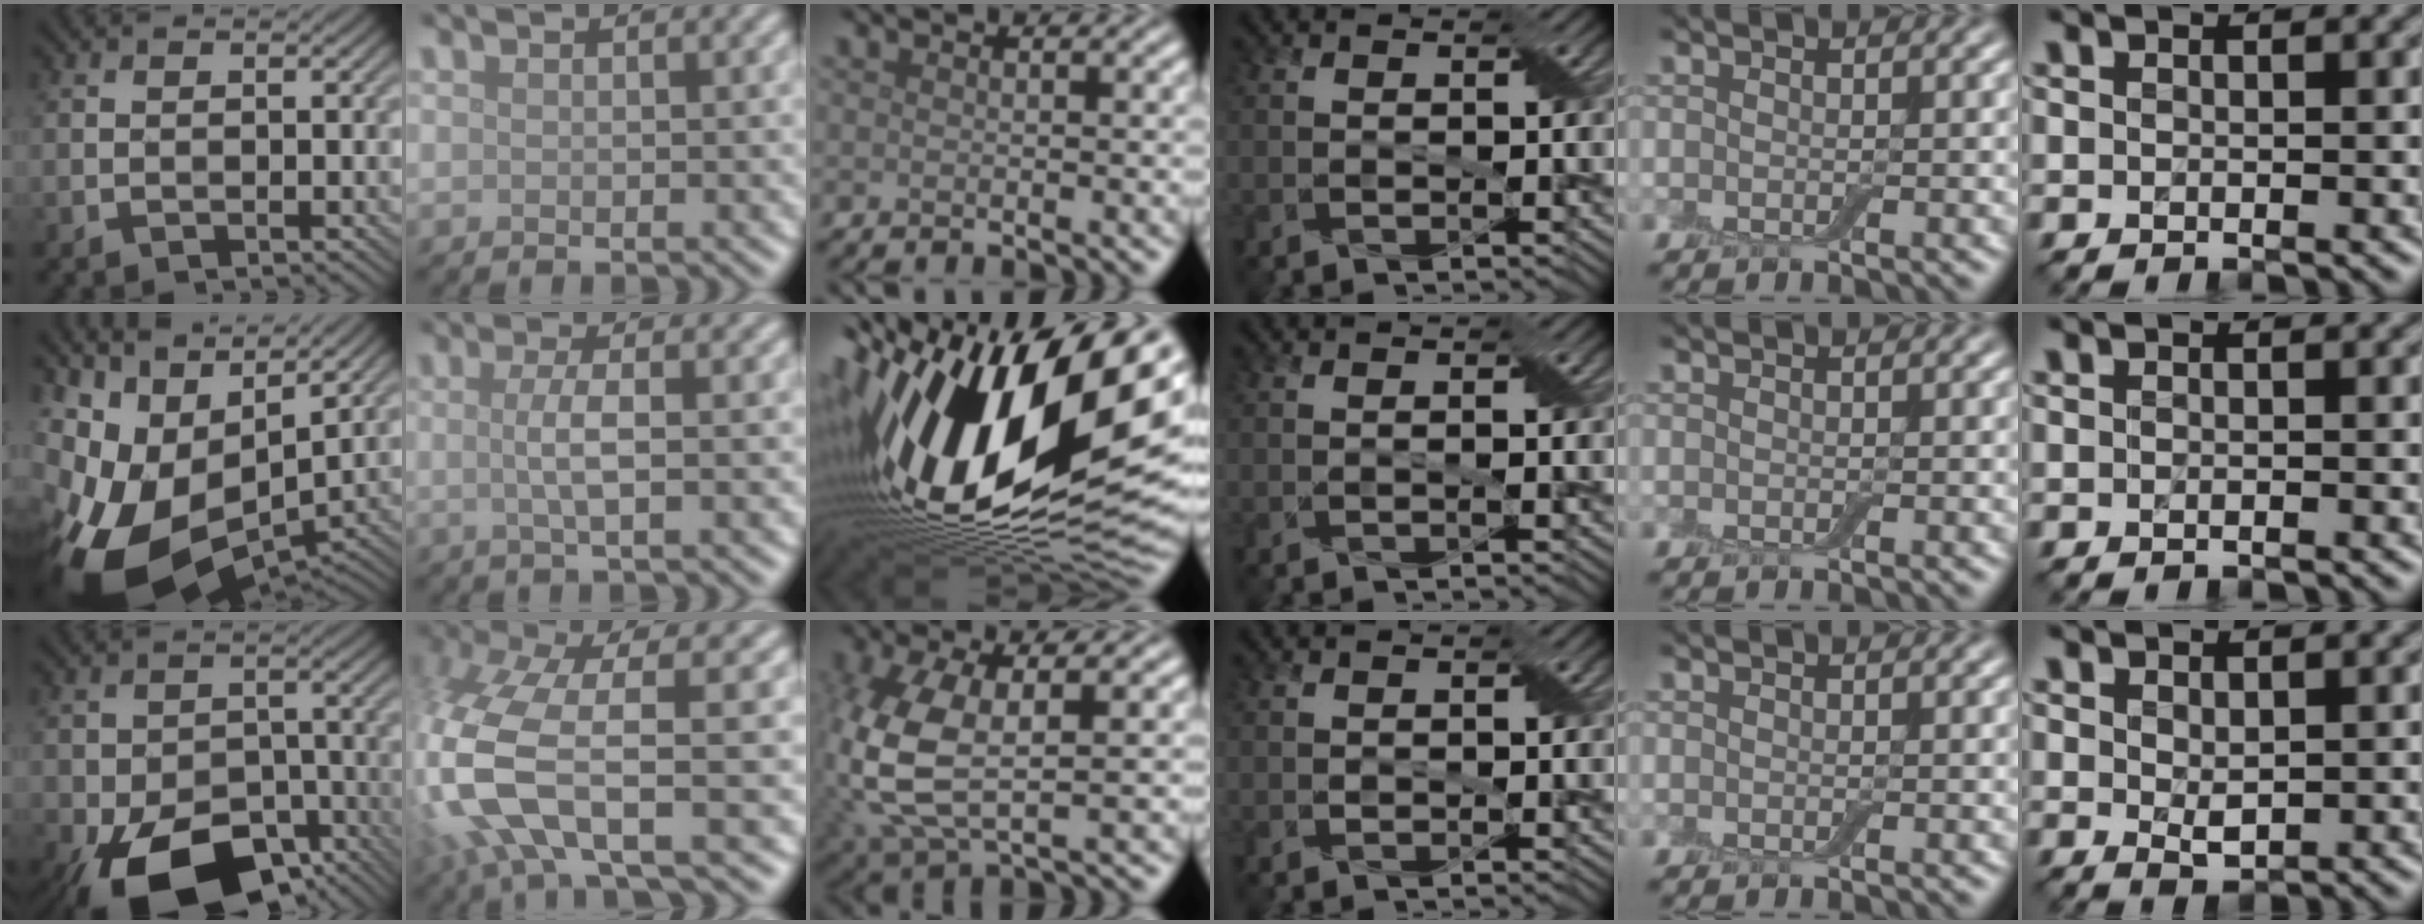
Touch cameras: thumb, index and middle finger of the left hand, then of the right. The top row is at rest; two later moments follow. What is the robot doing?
{"motion": "extract", "object": "airpods case & airpods"}